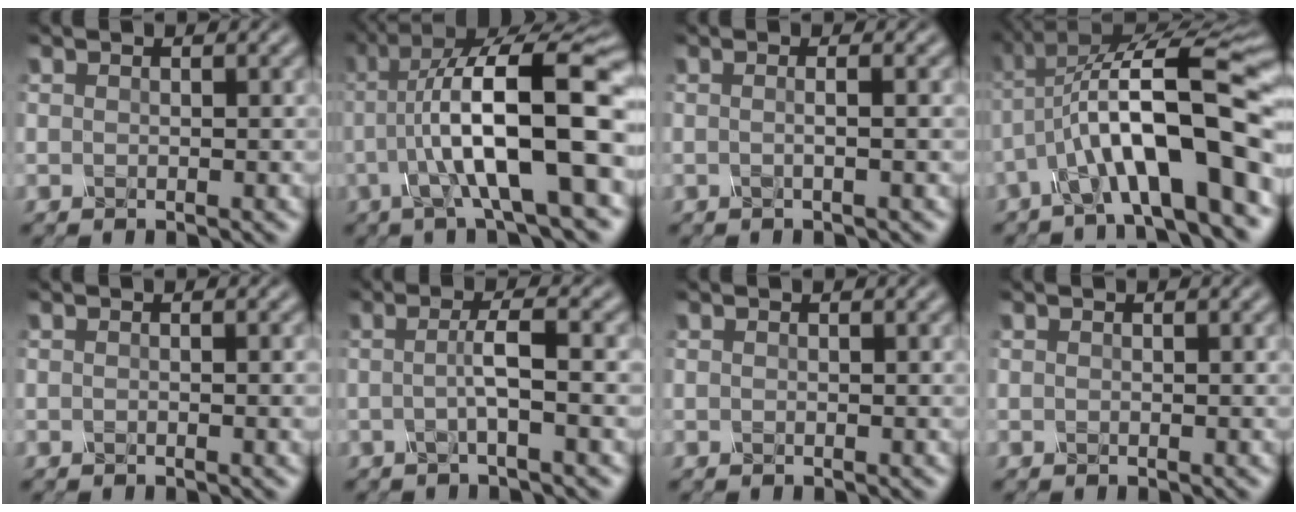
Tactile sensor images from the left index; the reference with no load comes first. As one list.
[{"total": 12.9, "force": [-0.7, 2.9, 12.5], "torque": [-0.203, 0.025, -0.010]}, {"total": 2.2, "force": [0.1, 1.0, 1.9], "torque": [-0.015, 0.004, -0.025]}, {"total": 11.8, "force": [-3.3, 2.9, 10.9], "torque": [-0.184, 0.019, -0.049]}, {"total": 1.1, "force": [-0.3, 0.3, 1.0], "torque": [-0.012, 0.000, -0.006]}, {"total": 2.9, "force": [-0.4, 0.4, 2.8], "torque": [-0.053, -0.003, -0.012]}, {"total": 0.0}, {"total": 0.0}]